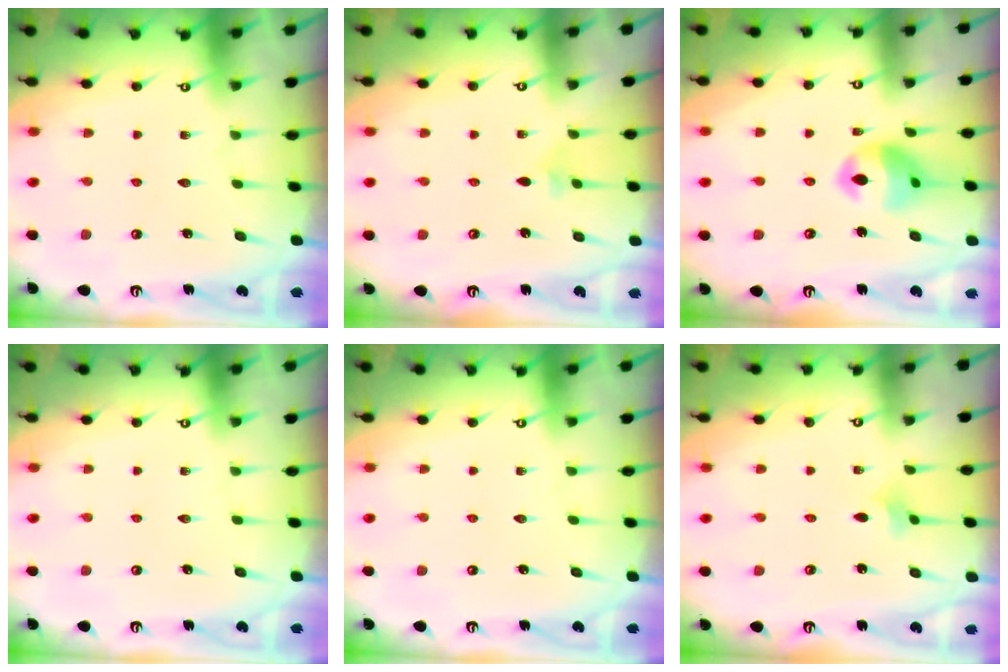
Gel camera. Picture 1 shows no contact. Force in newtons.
{"total": 2.2, "press": 2.1, "slide": 0.6}
{"total": 12.0, "press": 11.8, "slide": 1.6}
{"total": 0.0}
{"total": 0.0}
{"total": 1.6, "press": 1.5, "slide": 0.4}